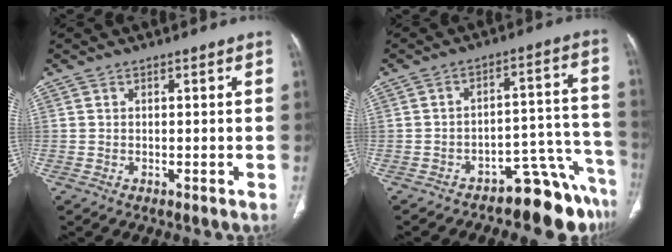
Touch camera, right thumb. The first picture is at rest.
{"total": 10.1, "force": [-9.0, 3.1, 3.4], "torque": [0.008, 0.124, -0.135]}